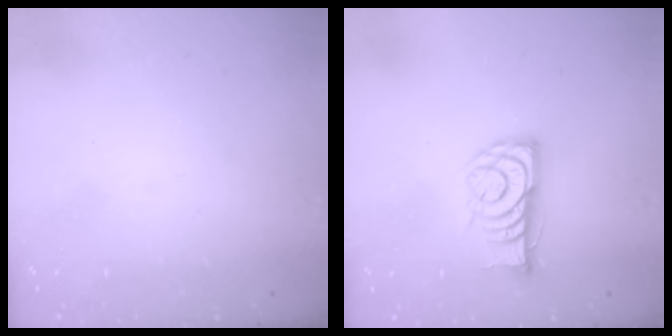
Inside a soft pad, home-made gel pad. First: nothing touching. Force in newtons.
{"total": 11.5, "press": 11.4, "slide": 0.5}